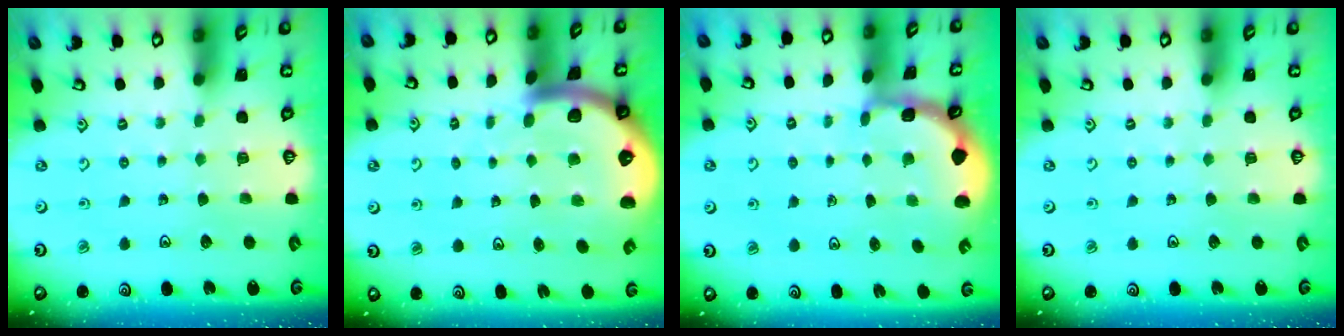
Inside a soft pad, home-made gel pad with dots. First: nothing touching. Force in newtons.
{"total": 6.5, "press": 6.4, "slide": 1.0}
{"total": 1.9, "press": 1.9, "slide": 0.2}
{"total": 0.0}